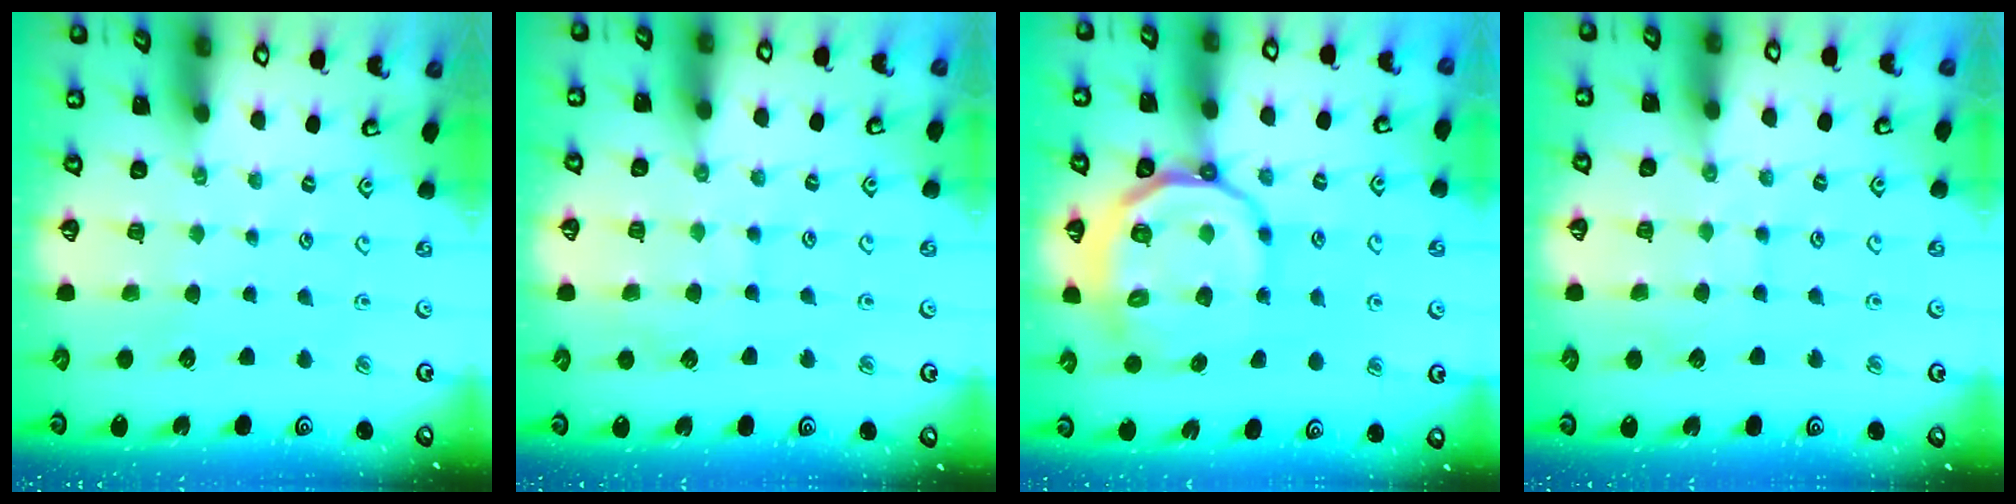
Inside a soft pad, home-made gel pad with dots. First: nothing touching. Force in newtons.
{"total": 7.0, "press": 7.0, "slide": 0.5}
{"total": 15.3, "press": 15.1, "slide": 2.6}
{"total": 5.7, "press": 5.7, "slide": 0.6}